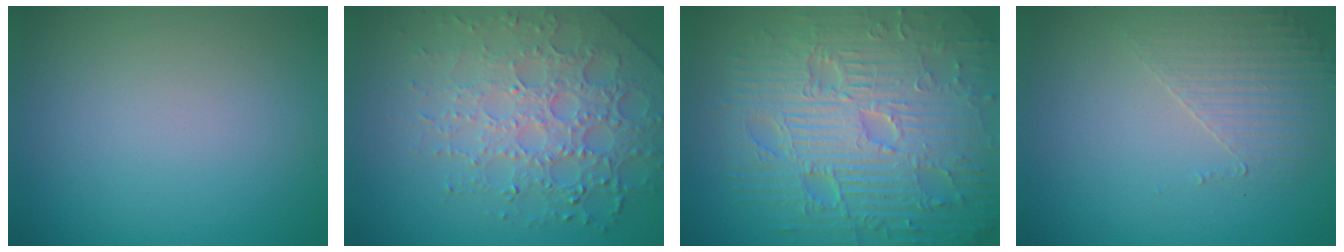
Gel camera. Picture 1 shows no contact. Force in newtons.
{"total": 7.0, "press": 5.1, "slide": 4.7}
{"total": 12.4, "press": 8.0, "slide": 9.5}
{"total": 1.8, "press": 1.2, "slide": 1.3}